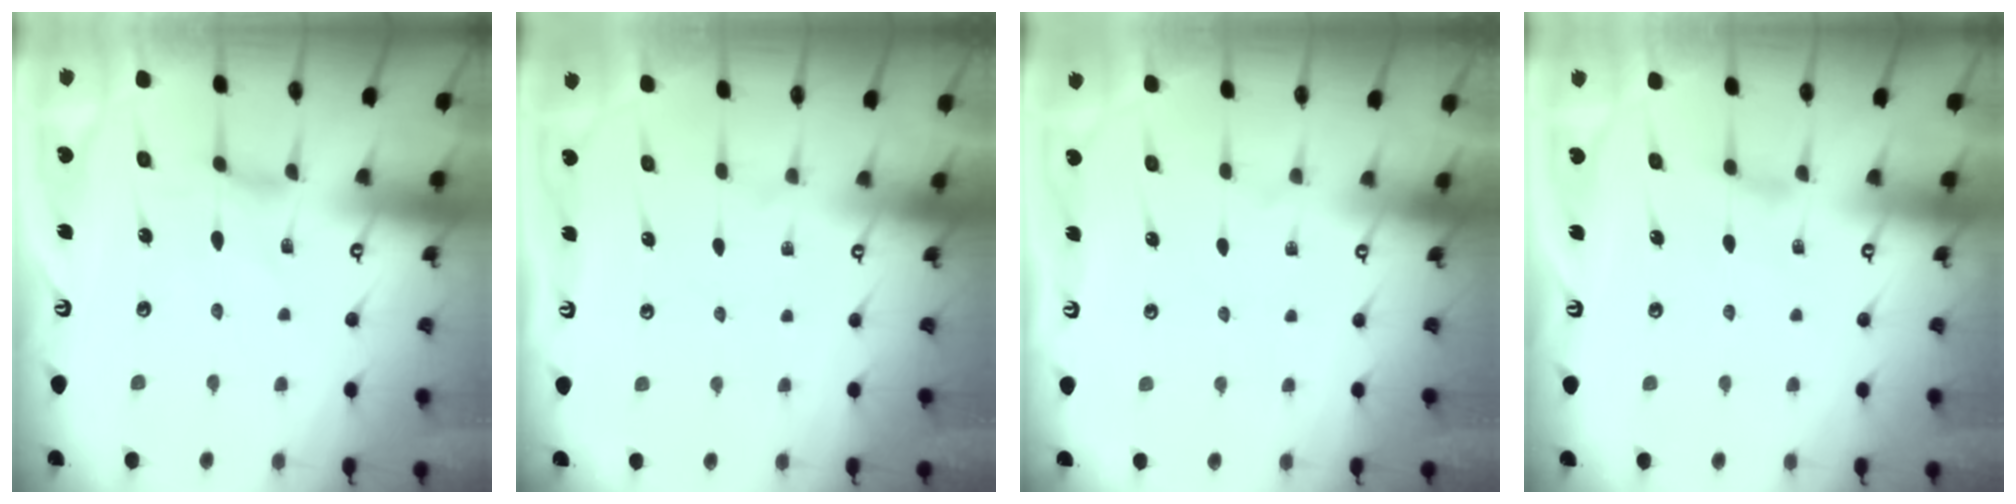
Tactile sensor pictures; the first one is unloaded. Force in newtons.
{"total": 0.0}
{"total": 0.0}
{"total": 1.8, "press": 1.7, "slide": 0.4}